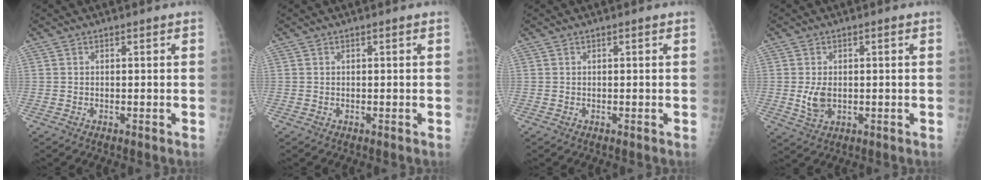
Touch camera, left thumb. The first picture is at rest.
{"total": 0.0}
{"total": 0.0}
{"total": 4.4, "force": [-0.2, 2.8, 3.3], "torque": [-0.059, -0.003, 0.003]}